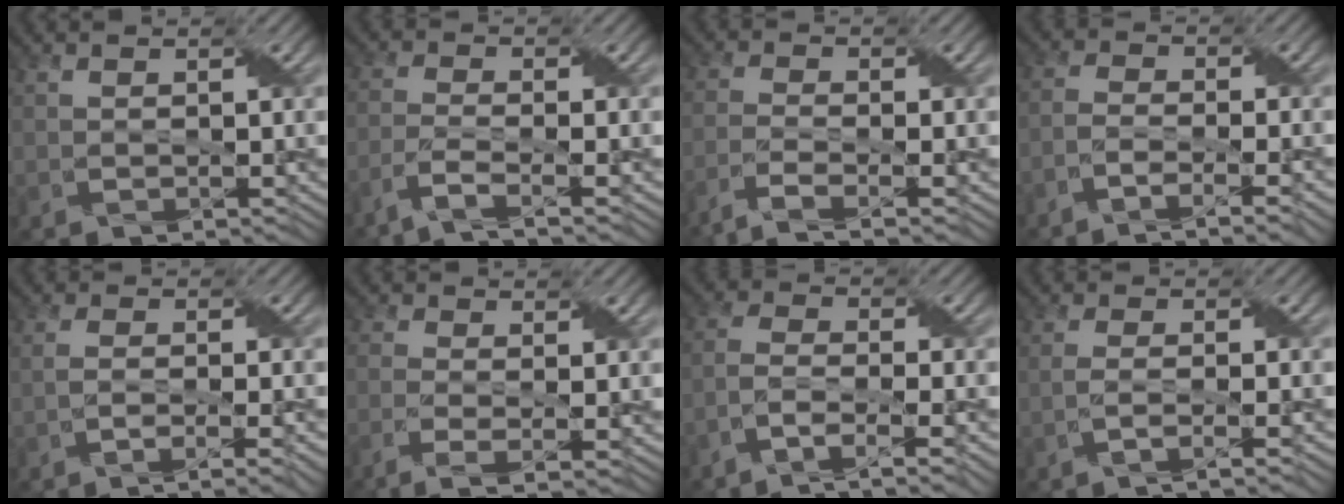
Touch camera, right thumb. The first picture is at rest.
{"total": 4.2, "force": [-3.0, 0.8, 2.8], "torque": [-0.055, 0.000, -0.069]}
{"total": 5.0, "force": [-3.6, 1.1, 3.3], "torque": [-0.062, -0.003, -0.079]}
{"total": 5.4, "force": [-3.9, 1.1, 3.6], "torque": [-0.064, -0.001, -0.074]}
{"total": 4.9, "force": [-2.9, 1.0, 3.8], "torque": [-0.061, 0.000, -0.051]}
{"total": 4.5, "force": [-2.3, 1.3, 3.6], "torque": [-0.068, -0.004, -0.053]}
{"total": 6.9, "force": [-4.9, 1.7, 4.6], "torque": [-0.088, 0.002, -0.093]}
{"total": 3.3, "force": [-2.1, 0.5, 2.5], "torque": [-0.034, 0.007, -0.055]}